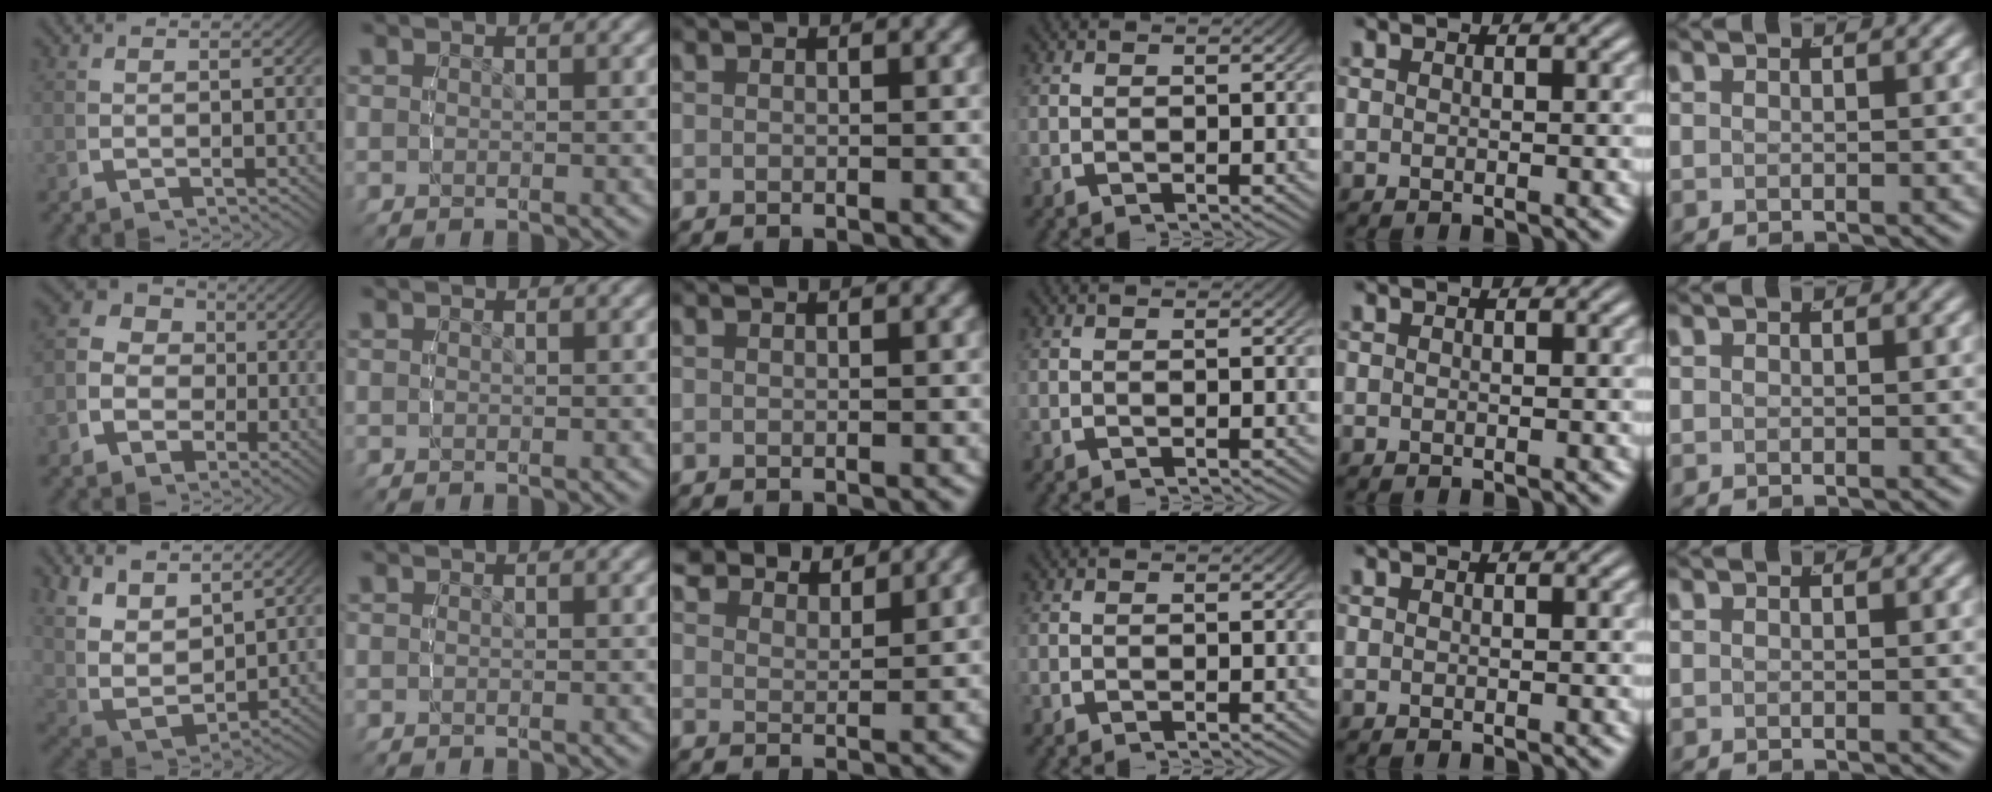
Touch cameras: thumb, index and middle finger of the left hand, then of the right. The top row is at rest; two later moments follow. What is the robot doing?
{"motion": "lift_and_place", "object": "air blower"}